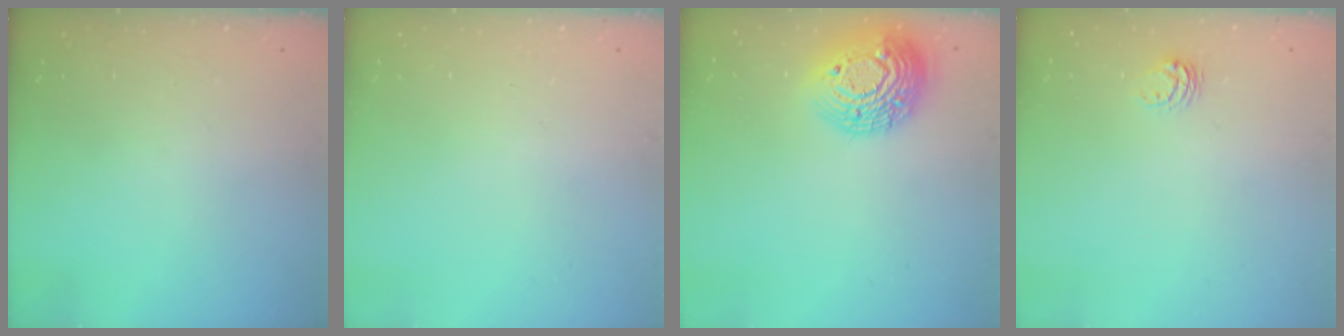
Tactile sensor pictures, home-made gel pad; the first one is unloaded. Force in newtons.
{"total": 0.0}
{"total": 16.9, "press": 16.8, "slide": 1.2}
{"total": 3.5, "press": 3.5, "slide": 0.5}